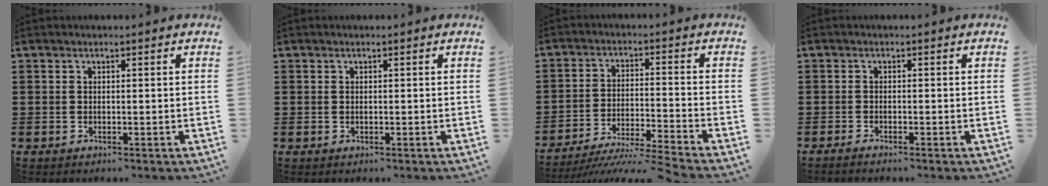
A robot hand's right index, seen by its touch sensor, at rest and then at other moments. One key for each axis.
{"total": 0.0}
{"total": 5.7, "fx": -5.2, "fy": -0.9, "fz": 2.0, "tx": -0.049, "ty": -0.024, "tz": -0.106}
{"total": 0.7, "fx": -0.7, "fy": 0.0, "fz": 0.1, "tx": -0.003, "ty": -0.002, "tz": -0.013}